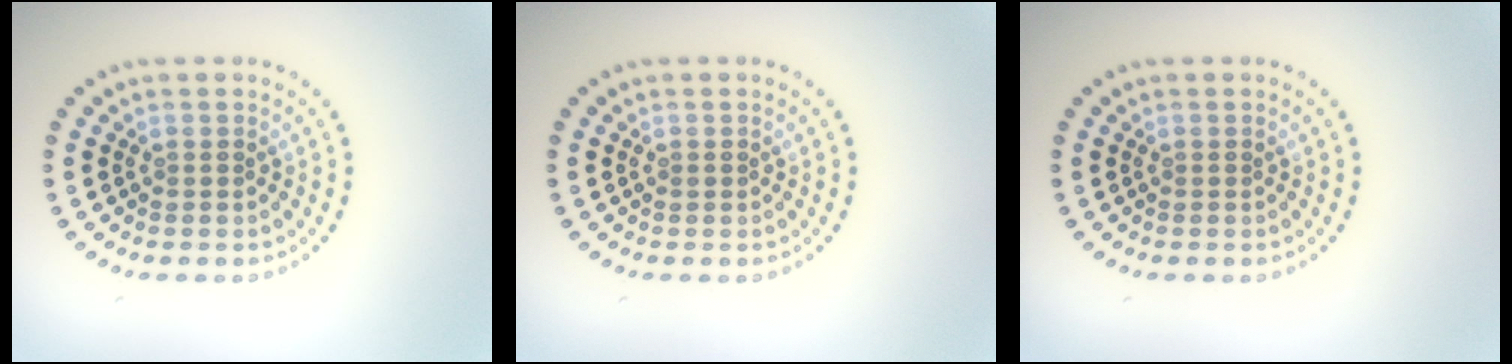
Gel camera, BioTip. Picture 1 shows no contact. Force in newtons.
{"total": 0.0}
{"total": 0.0}